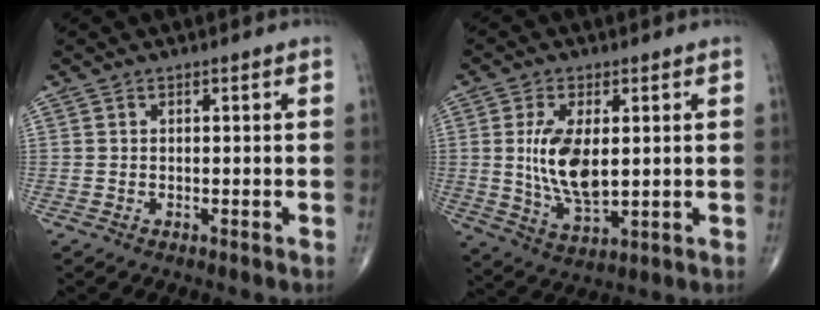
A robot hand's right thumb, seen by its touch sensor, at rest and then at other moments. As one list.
[{"total": 11.1, "force": [1.1, 5.4, 9.7], "torque": [-0.183, -0.019, 0.030]}]